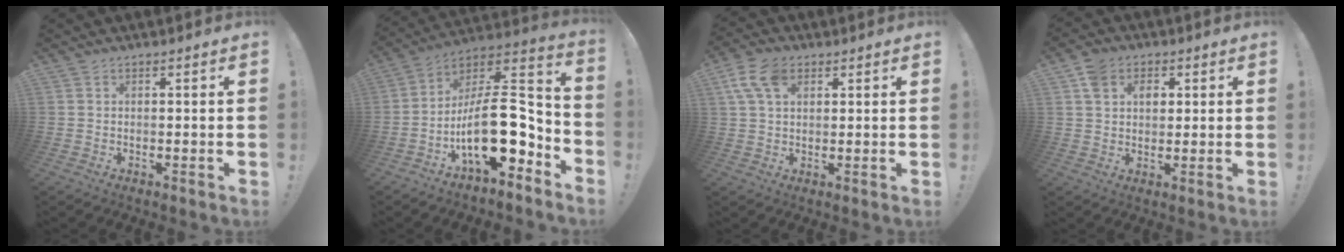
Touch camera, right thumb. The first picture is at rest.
{"total": 22.0, "force": [-5.8, 10.5, 18.4], "torque": [-0.323, 0.028, -0.088]}
{"total": 10.7, "force": [3.9, 7.0, 7.1], "torque": [-0.138, 0.001, 0.077]}
{"total": 6.9, "force": [2.7, 5.3, 3.5], "torque": [-0.060, 0.003, 0.052]}